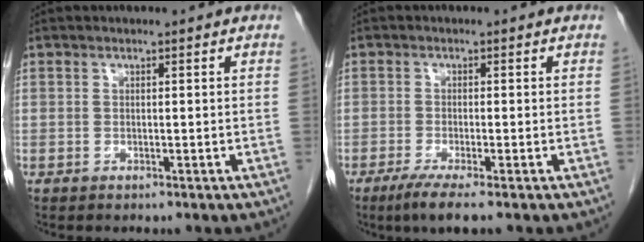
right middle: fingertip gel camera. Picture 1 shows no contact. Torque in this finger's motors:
{"motor_torque": [0.76, -0.56, 0.04, 0.04]}